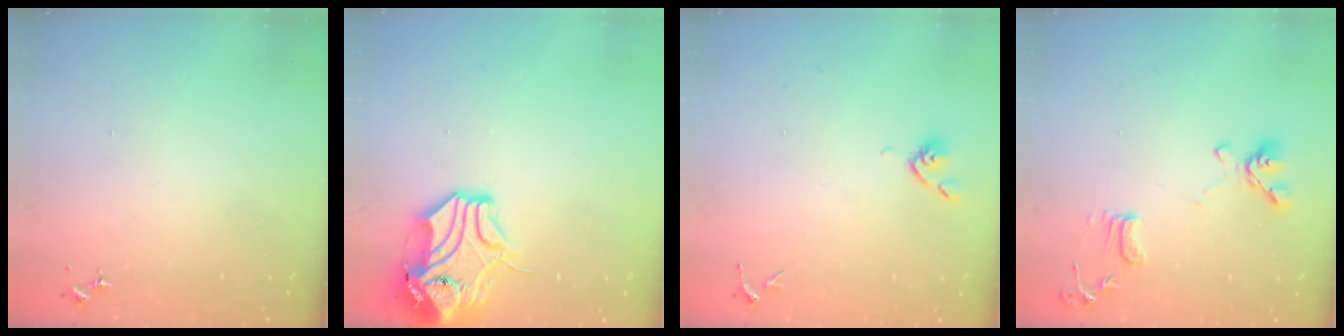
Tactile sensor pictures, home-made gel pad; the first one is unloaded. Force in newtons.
{"total": 13.7, "press": 13.5, "slide": 1.8}
{"total": 4.4, "press": 4.4, "slide": 0.7}
{"total": 11.2, "press": 11.0, "slide": 2.0}